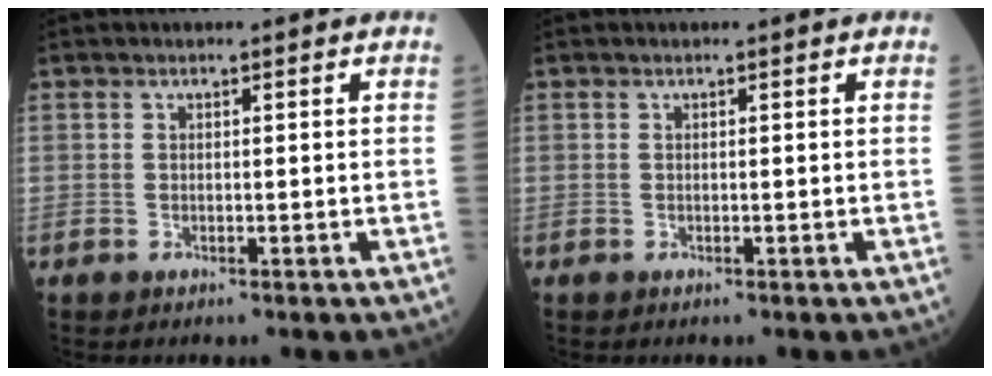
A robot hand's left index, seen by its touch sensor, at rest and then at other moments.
{"total": 0.0}